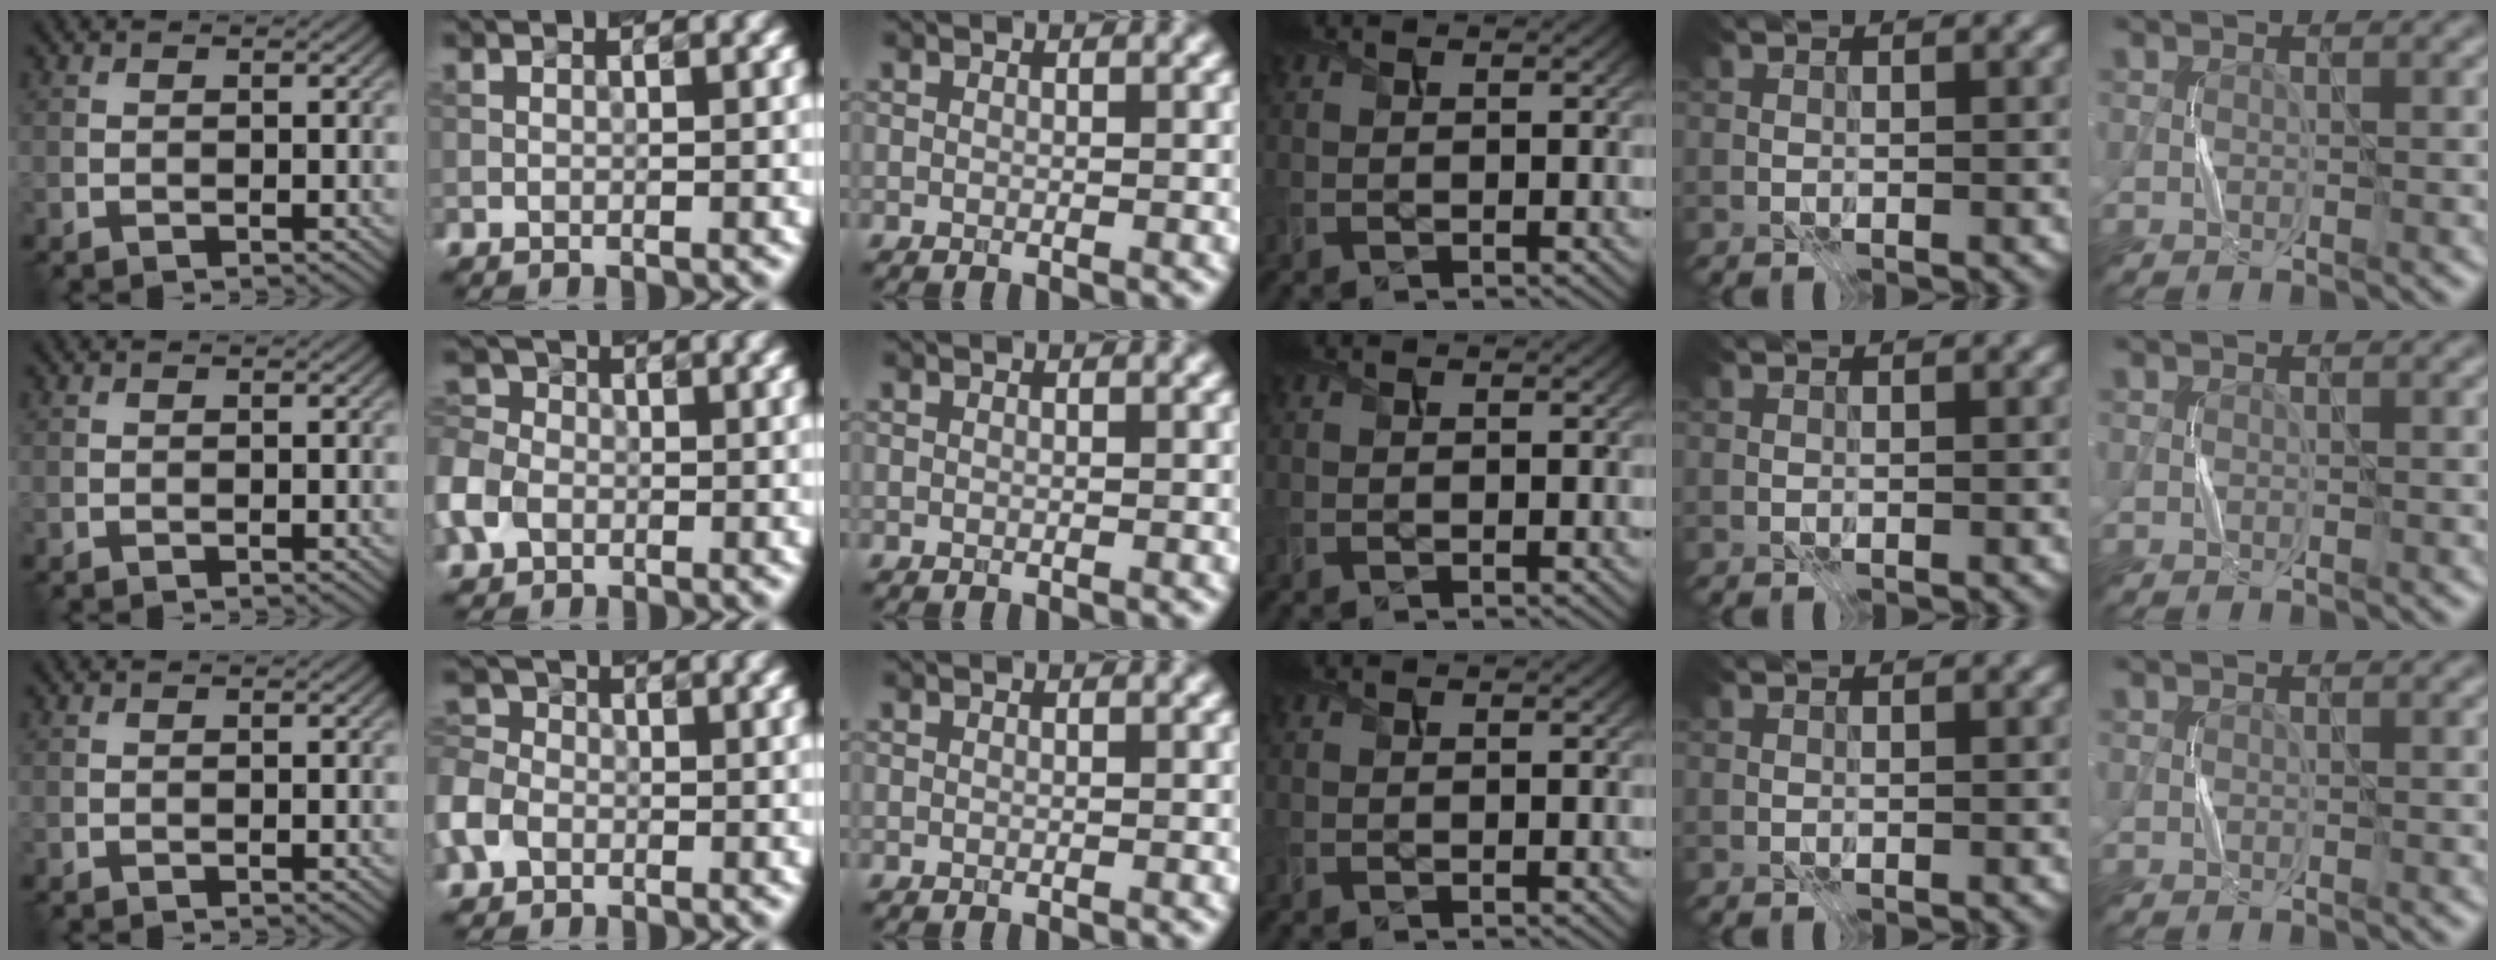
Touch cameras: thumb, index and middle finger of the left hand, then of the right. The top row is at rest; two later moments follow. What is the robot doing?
{"motion": "press", "object": "calculator"}